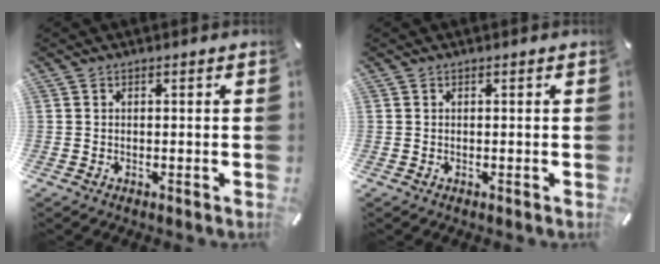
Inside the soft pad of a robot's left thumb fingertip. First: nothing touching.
{"total": 0.0}